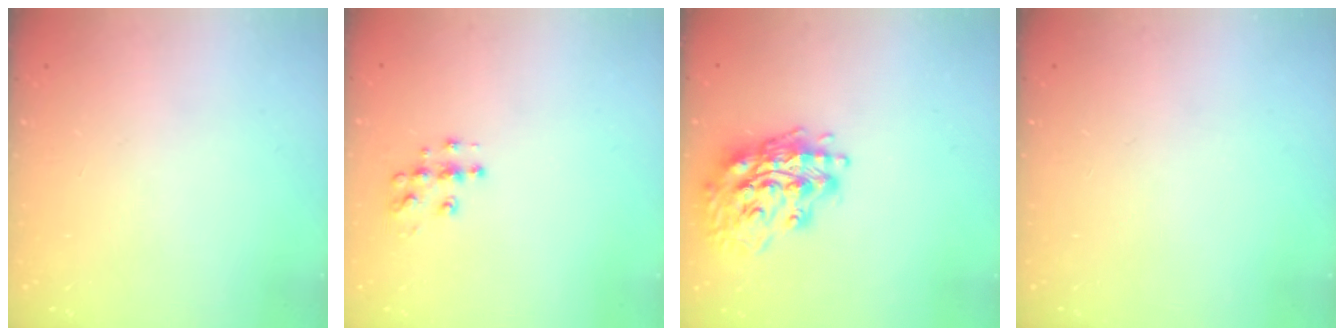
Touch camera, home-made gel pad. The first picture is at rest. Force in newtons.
{"total": 8.5, "press": 8.5, "slide": 0.5}
{"total": 17.6, "press": 17.5, "slide": 2.3}
{"total": 0.0}